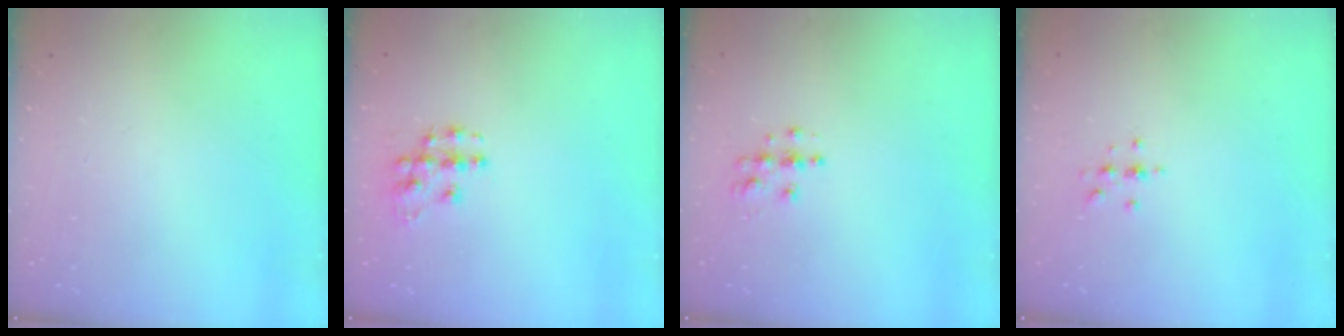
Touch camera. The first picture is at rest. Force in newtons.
{"total": 9.7, "press": 9.7, "slide": 0.7}
{"total": 5.8, "press": 5.8, "slide": 0.2}
{"total": 3.3, "press": 3.2, "slide": 0.4}